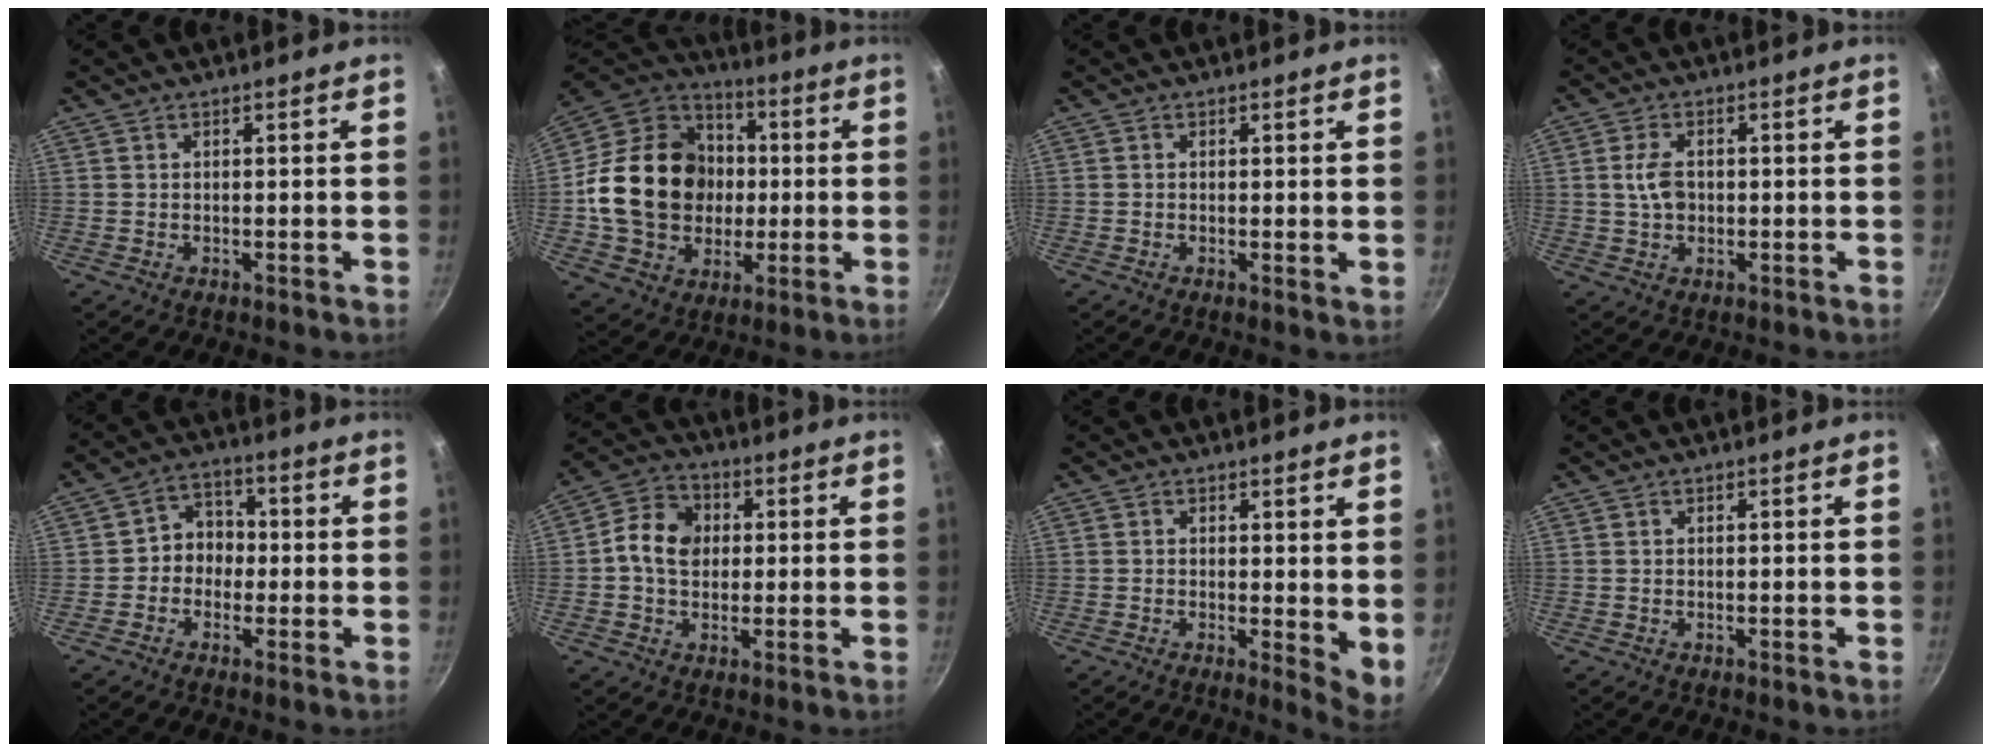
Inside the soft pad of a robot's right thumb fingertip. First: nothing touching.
{"total": 23.0, "force": [-0.5, 18.9, 13.1], "torque": [-0.204, 0.033, -0.003]}
{"total": 0.8, "force": [0.3, 0.4, 0.7], "torque": [-0.010, -0.004, 0.000]}
{"total": 4.7, "force": [0.2, 3.2, 3.5], "torque": [-0.060, 0.005, 0.001]}
{"total": 6.1, "force": [-0.9, 5.3, 2.9], "torque": [-0.002, 0.023, -0.027]}
{"total": 9.0, "force": [0.7, 7.2, 5.5], "torque": [-0.077, 0.014, -0.007]}
{"total": 4.6, "force": [0.7, 1.7, 4.2], "torque": [-0.057, -0.012, 0.008]}
{"total": 0.0}